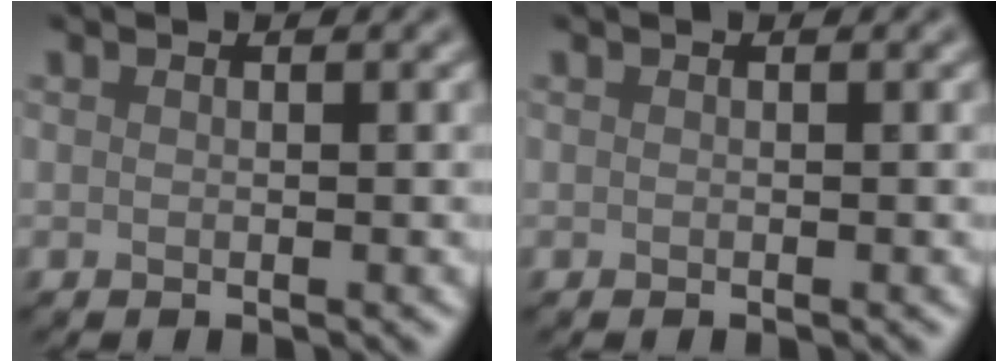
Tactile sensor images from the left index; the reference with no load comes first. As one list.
[{"total": 0.0}]